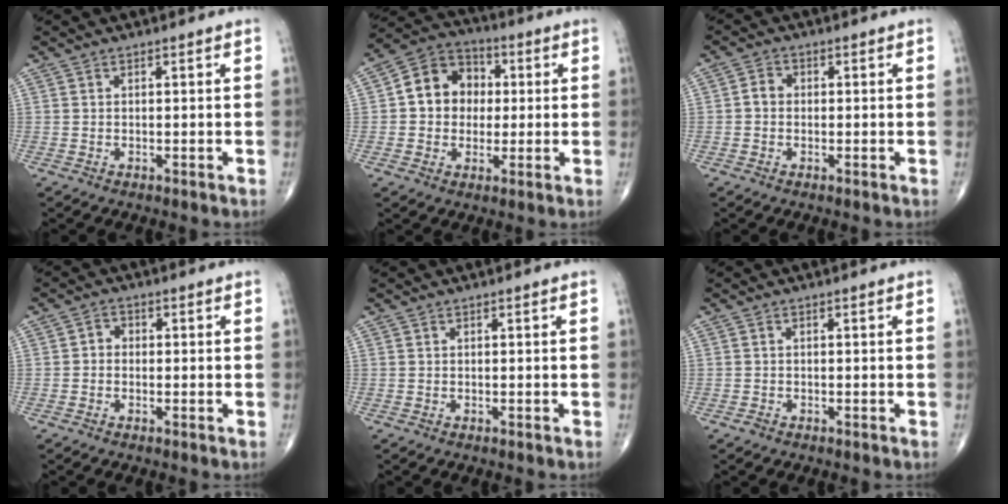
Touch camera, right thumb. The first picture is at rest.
{"total": 11.2, "force": [1.0, 9.5, 5.9], "torque": [-0.055, 0.022, 0.004]}
{"total": 2.5, "force": [-0.2, 2.1, 1.3], "torque": [-0.015, 0.010, -0.010]}
{"total": 2.1, "force": [-0.3, 1.8, 1.0], "torque": [0.002, 0.009, -0.014]}
{"total": 0.0}
{"total": 0.7, "force": [-0.5, 0.5, 0.2], "torque": [-0.004, 0.001, -0.013]}